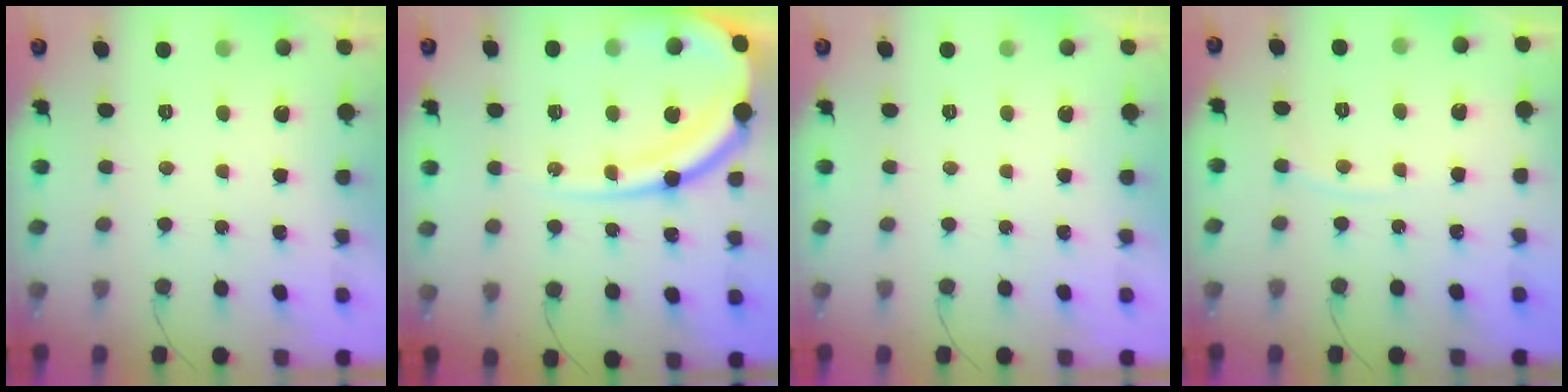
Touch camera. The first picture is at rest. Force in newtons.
{"total": 19.1, "press": 19.0, "slide": 1.6}
{"total": 0.0}
{"total": 3.3, "press": 3.3, "slide": 0.5}